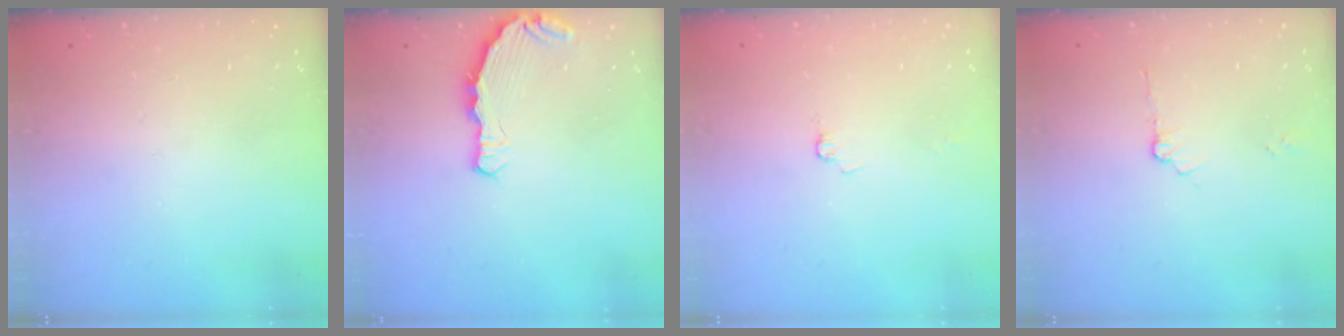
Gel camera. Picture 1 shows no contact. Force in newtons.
{"total": 5.9, "press": 5.2, "slide": 2.8}
{"total": 1.7, "press": 1.7, "slide": 0.2}
{"total": 3.6, "press": 3.5, "slide": 0.4}